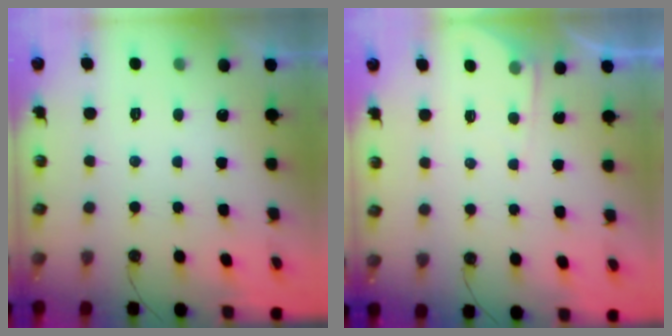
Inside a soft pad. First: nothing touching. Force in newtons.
{"total": 2.7, "press": 2.7, "slide": 0.4}